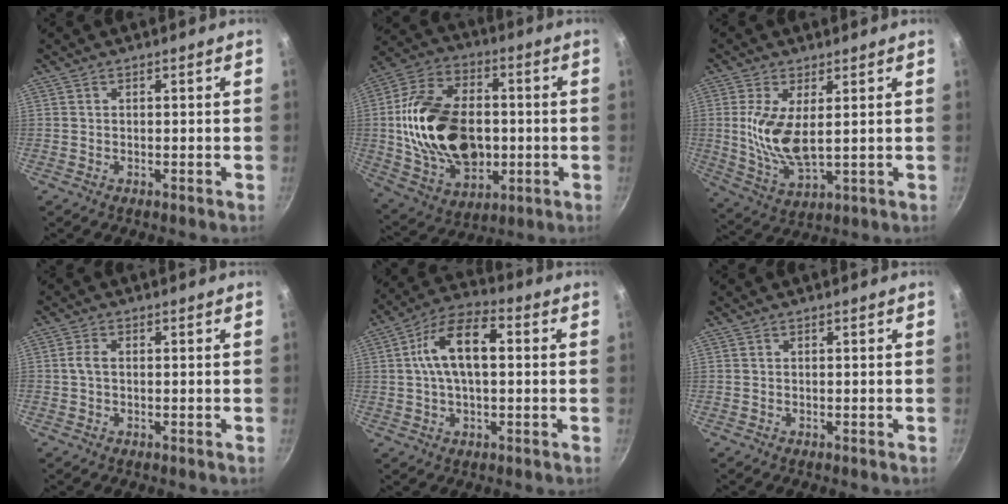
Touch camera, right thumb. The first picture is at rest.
{"total": 23.8, "force": [-0.5, 15.4, 18.2], "torque": [-0.323, 0.004, 0.001]}
{"total": 10.1, "force": [1.2, 4.4, 9.1], "torque": [-0.186, -0.021, 0.035]}
{"total": 2.1, "force": [0.0, 1.2, 1.8], "torque": [-0.038, 0.002, -0.003]}
{"total": 12.5, "force": [1.8, 6.2, 10.7], "torque": [-0.196, 0.028, 0.025]}
{"total": 0.0}